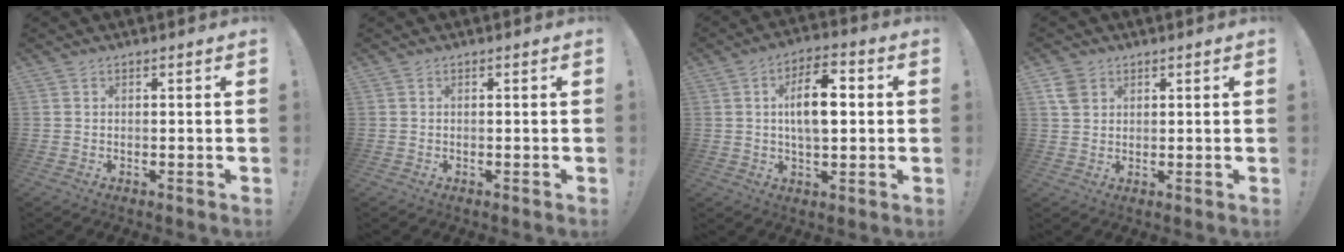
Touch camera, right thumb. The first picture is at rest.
{"total": 0.0}
{"total": 11.4, "force": [1.2, 5.8, 9.7], "torque": [-0.163, 0.007, 0.015]}
{"total": 4.8, "force": [2.5, 3.4, 2.1], "torque": [-0.032, -0.006, 0.049]}